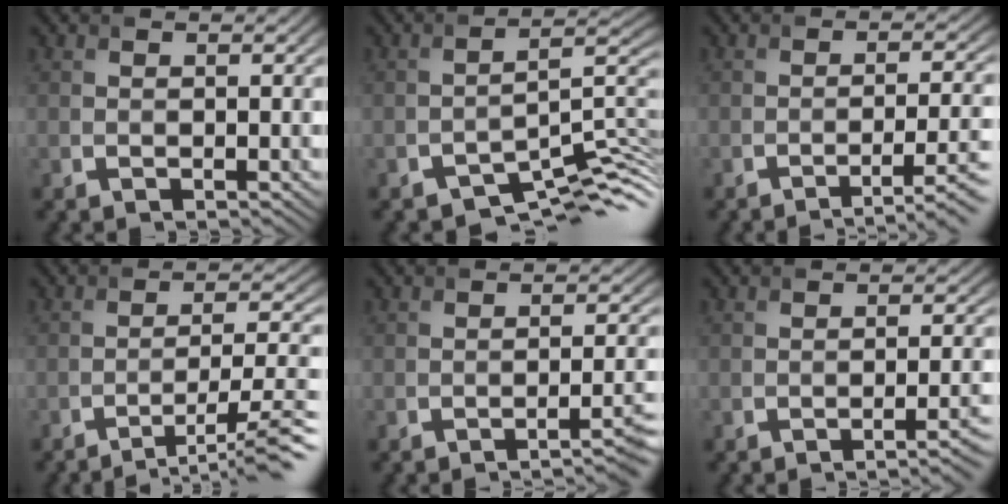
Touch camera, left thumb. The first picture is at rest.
{"total": 6.5, "force": [-4.6, 2.3, 4.0], "torque": [-0.054, -0.010, -0.085]}
{"total": 5.9, "force": [-3.4, 1.3, 4.7], "torque": [-0.070, -0.003, -0.048]}
{"total": 9.3, "force": [-6.3, 1.5, 6.7], "torque": [-0.110, 0.007, -0.093]}
{"total": 4.0, "force": [-2.4, 0.8, 3.0], "torque": [-0.030, 0.008, -0.044]}
{"total": 3.6, "force": [-1.9, 0.9, 2.9], "torque": [-0.027, 0.005, -0.034]}